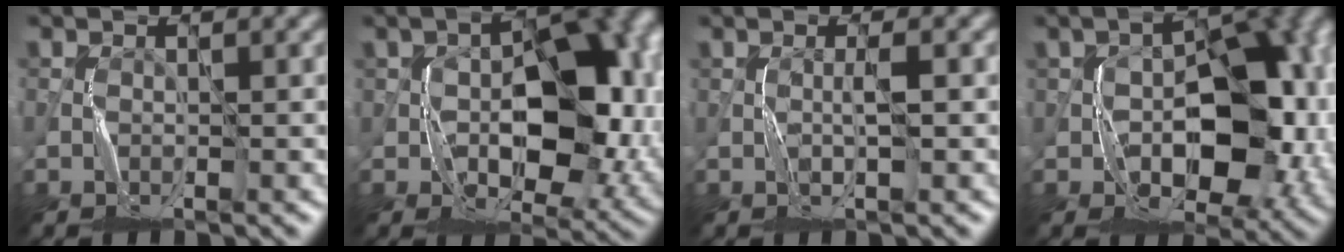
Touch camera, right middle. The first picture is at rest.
{"total": 11.5, "force": [-1.3, 6.7, 9.3], "torque": [-0.116, 0.007, -0.020]}
{"total": 1.2, "force": [0.1, 0.0, 1.2], "torque": [-0.020, 0.001, -0.001]}
{"total": 11.8, "force": [-2.0, 7.1, 9.2], "torque": [-0.099, 0.007, -0.030]}